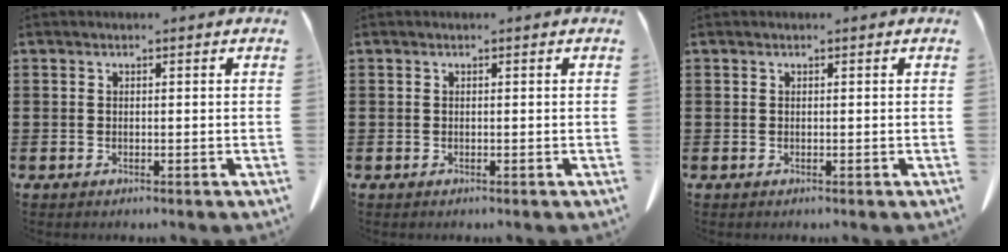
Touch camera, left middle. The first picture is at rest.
{"total": 0.0}
{"total": 0.0}